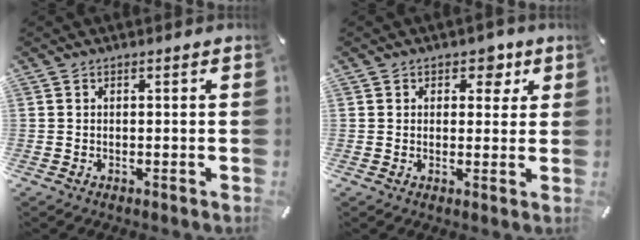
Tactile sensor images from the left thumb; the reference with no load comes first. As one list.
[{"total": 5.1, "force": [2.4, 3.8, 2.4], "torque": [-0.009, -0.006, 0.033]}]